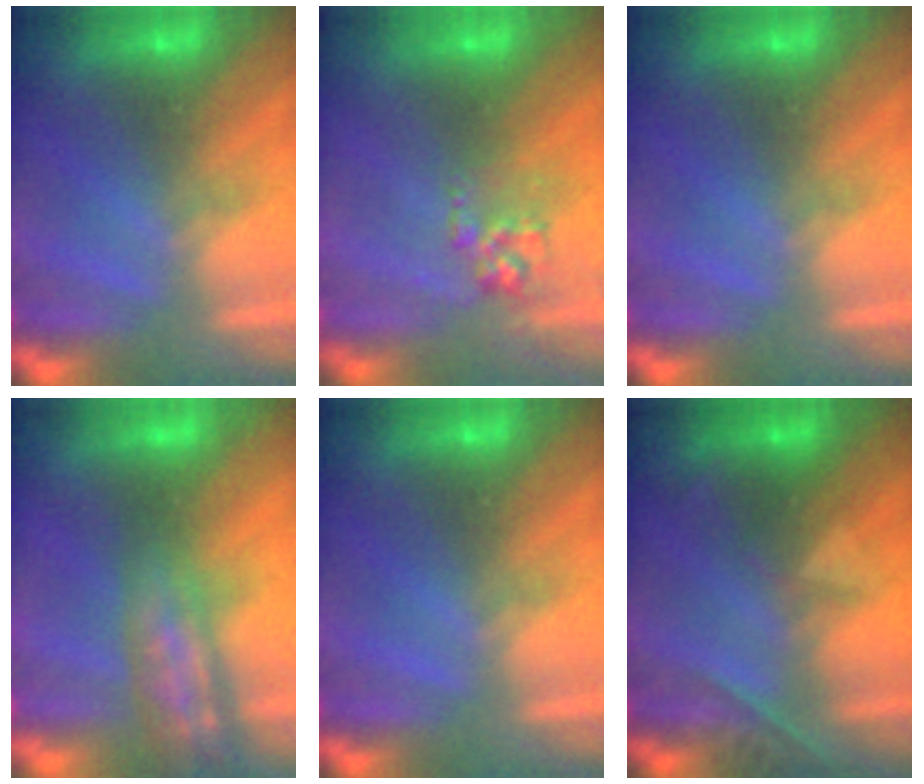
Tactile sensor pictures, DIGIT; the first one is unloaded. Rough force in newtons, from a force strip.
{"total": 2.8}
{"total": 0.0}
{"total": 3.0}
{"total": 0.0}
{"total": 2.4}